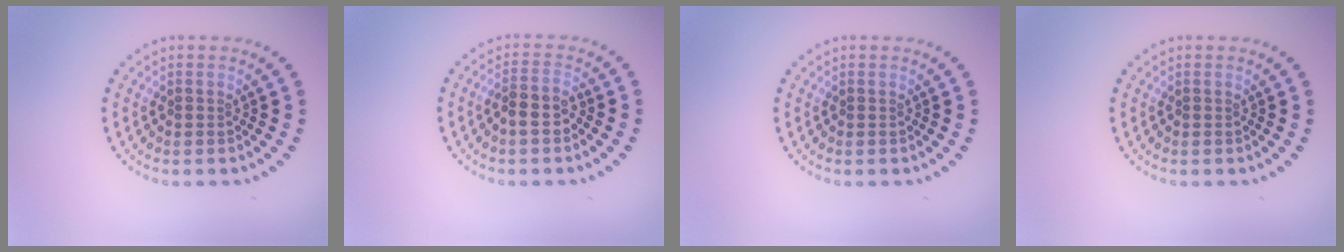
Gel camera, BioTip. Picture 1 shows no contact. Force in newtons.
{"total": 2.3, "press": 2.1, "slide": 0.8}
{"total": 0.0}
{"total": 0.0}